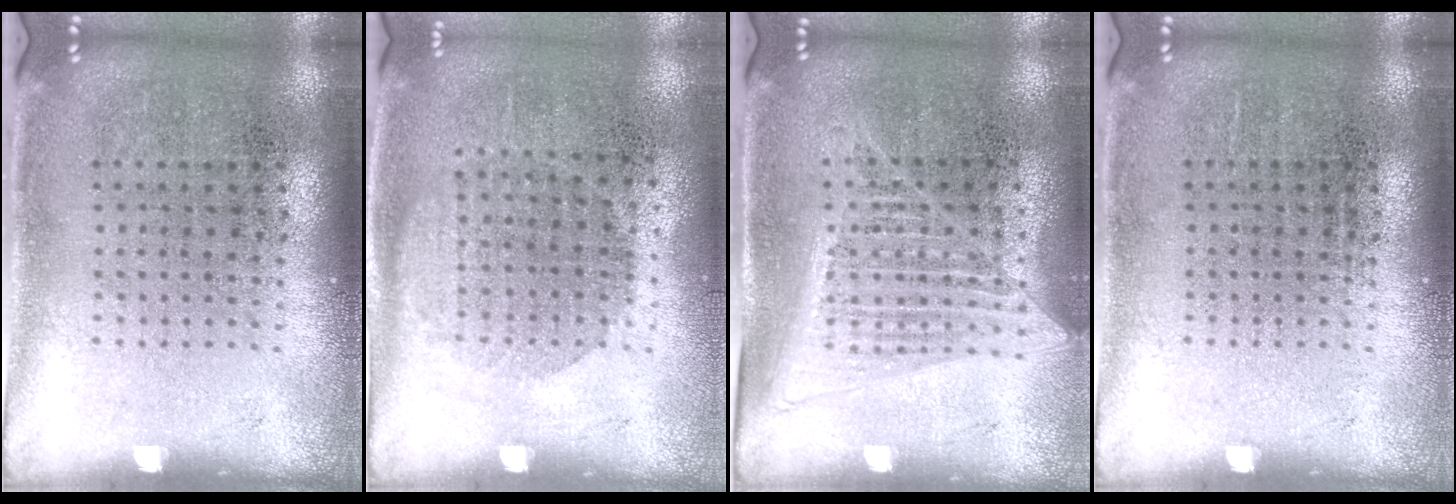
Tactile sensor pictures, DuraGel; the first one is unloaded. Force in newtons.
{"total": 1.0, "press": 0.9, "slide": 0.5}
{"total": 1.4, "press": 1.2, "slide": 0.6}
{"total": 0.0}